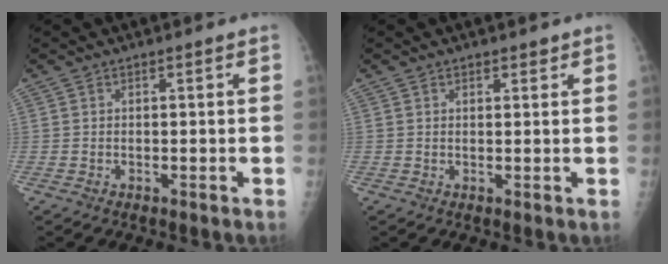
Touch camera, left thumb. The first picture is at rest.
{"total": 1.5, "force": [1.0, 0.8, 0.7], "torque": [-0.001, -0.005, 0.011]}